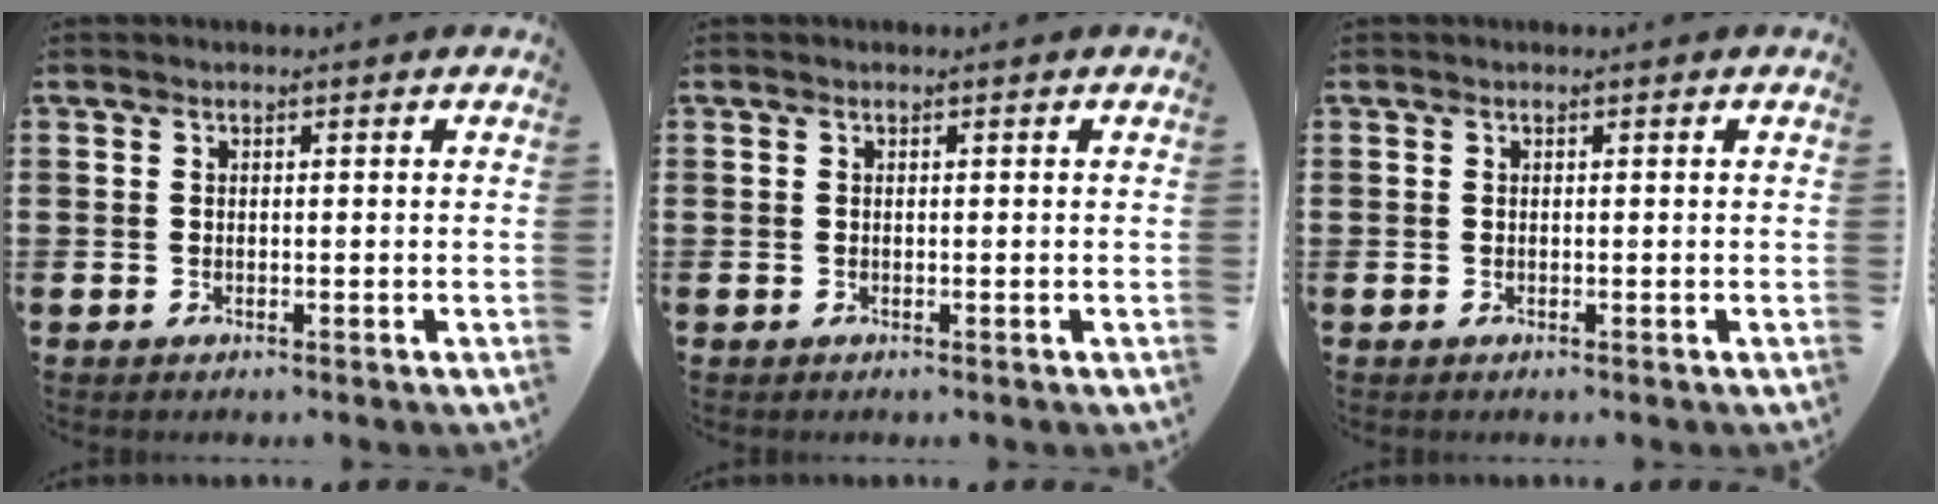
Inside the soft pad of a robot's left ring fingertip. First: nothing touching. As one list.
[{"total": 0.0}, {"total": 0.0}]